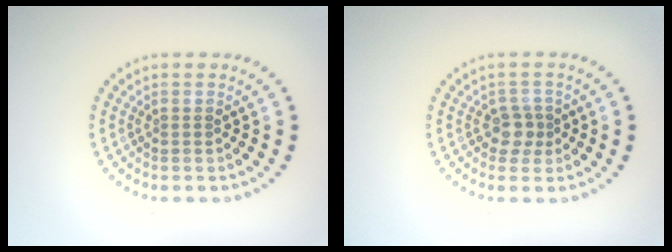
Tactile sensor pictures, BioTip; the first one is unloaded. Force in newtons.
{"total": 1.9, "press": 1.5, "slide": 1.1}